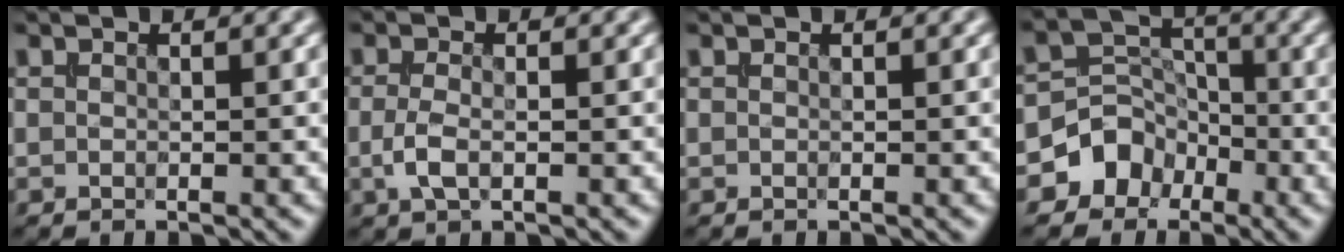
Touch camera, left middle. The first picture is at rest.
{"total": 2.2, "force": [-0.5, 1.1, 1.9], "torque": [-0.043, -0.003, -0.013]}
{"total": 0.0}
{"total": 4.3, "force": [-2.2, 3.5, 0.9], "torque": [0.008, 0.012, -0.047]}